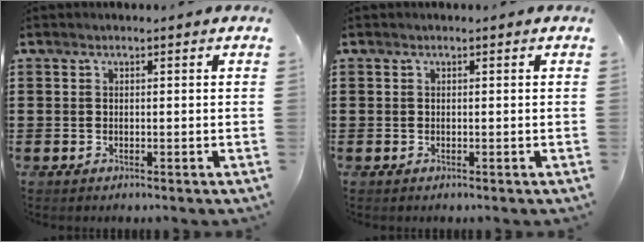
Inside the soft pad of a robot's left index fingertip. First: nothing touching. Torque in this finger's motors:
{"motor_torque": [0.00, 0.00, 0.00, -0.01]}